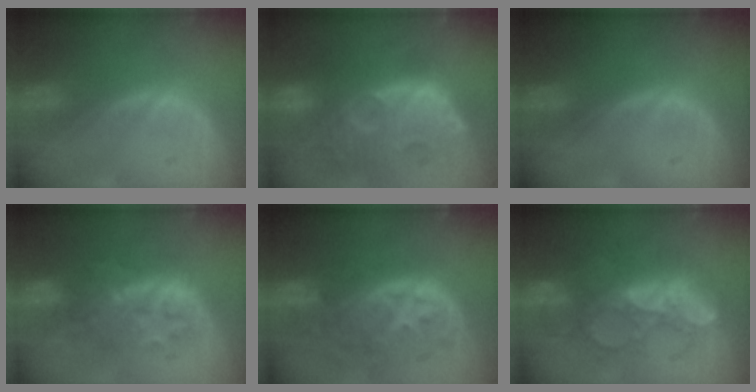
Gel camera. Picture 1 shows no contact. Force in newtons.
{"total": 13.3, "press": 12.4, "slide": 4.9}
{"total": 0.0}
{"total": 8.5, "press": 8.4, "slide": 1.4}
{"total": 11.0, "press": 9.7, "slide": 5.1}
{"total": 9.0, "press": 8.8, "slide": 2.3}